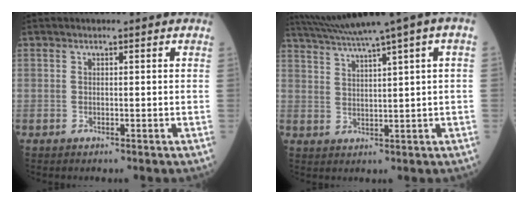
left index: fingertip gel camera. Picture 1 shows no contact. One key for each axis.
{"total": 10.3, "fx": 7.4, "fy": -1.7, "fz": 7.0, "tx": -0.119, "ty": 0.029, "tz": 0.116}